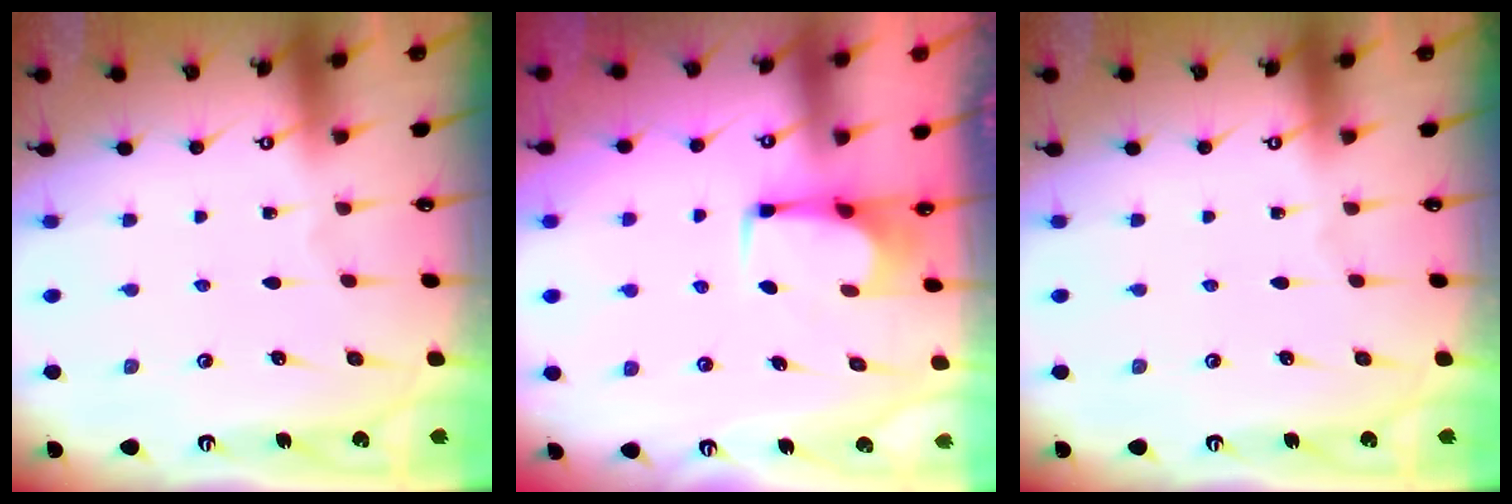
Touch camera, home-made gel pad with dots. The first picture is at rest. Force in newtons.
{"total": 2.7, "press": 2.7, "slide": 0.4}
{"total": 0.0}